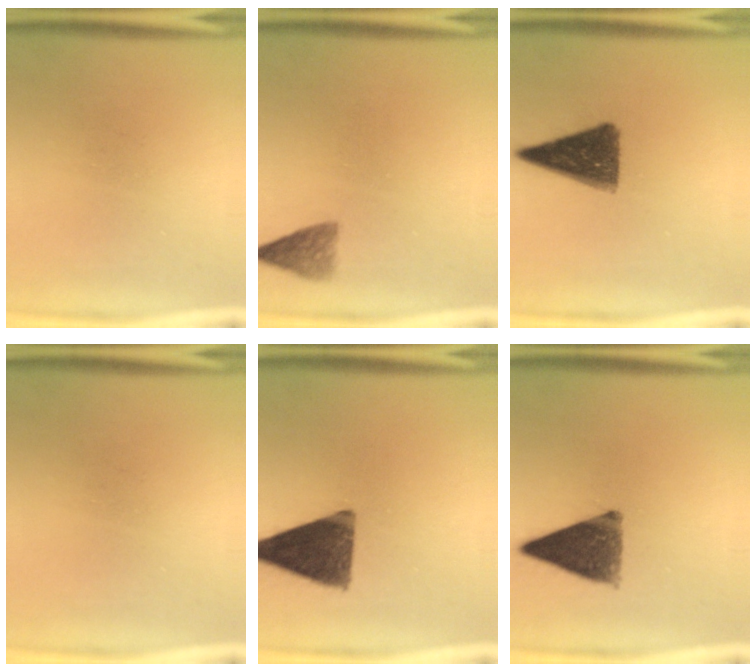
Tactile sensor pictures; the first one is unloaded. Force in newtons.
{"total": 2.6}
{"total": 12.3}
{"total": 0.0}
{"total": 12.8}
{"total": 10.4}